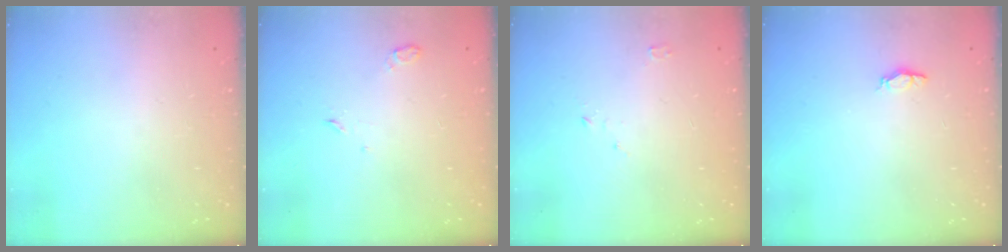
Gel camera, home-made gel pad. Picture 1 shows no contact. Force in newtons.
{"total": 3.0, "press": 2.9, "slide": 0.6}
{"total": 2.5, "press": 2.5, "slide": 0.3}
{"total": 3.7, "press": 3.3, "slide": 1.6}